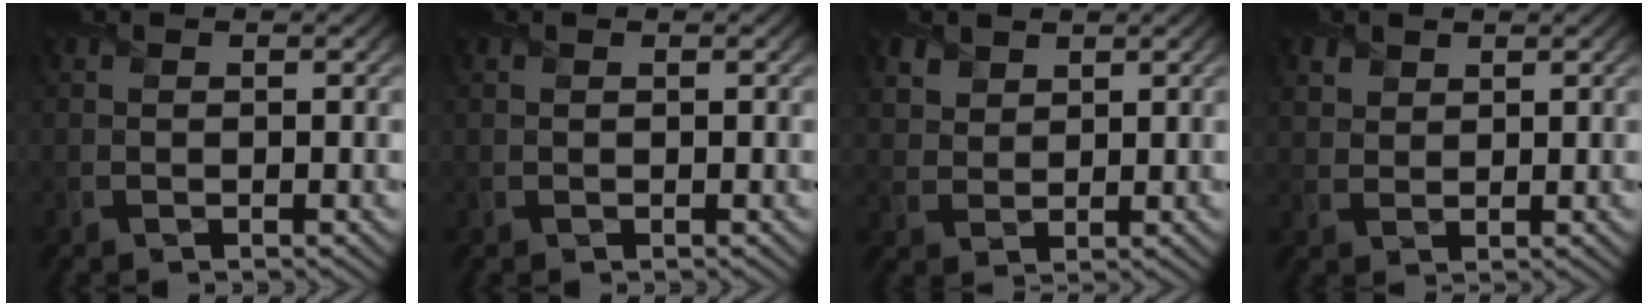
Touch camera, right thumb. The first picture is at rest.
{"total": 0.0}
{"total": 3.5, "force": [2.3, 2.3, 1.2], "torque": [-0.045, -0.008, 0.059]}
{"total": 2.6, "force": [1.7, 1.8, 0.8], "torque": [-0.029, -0.004, 0.042]}